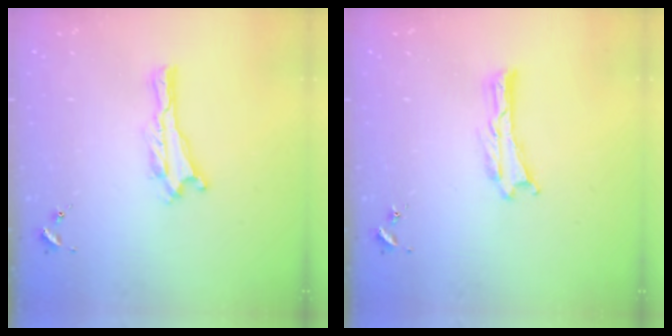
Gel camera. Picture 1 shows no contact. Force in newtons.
{"total": 0.0}